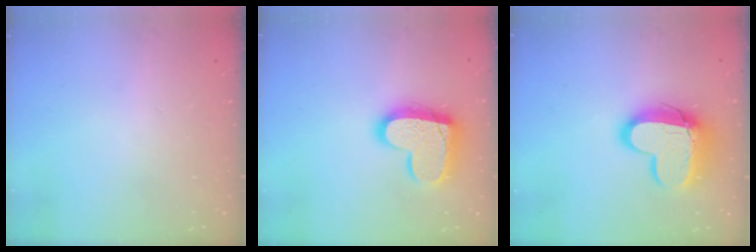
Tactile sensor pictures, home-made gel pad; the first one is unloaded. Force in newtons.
{"total": 15.7, "press": 15.6, "slide": 1.1}
{"total": 15.2, "press": 15.2, "slide": 1.3}